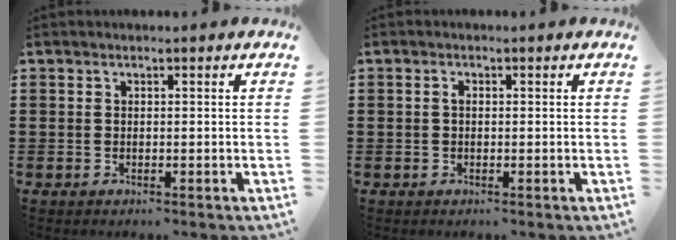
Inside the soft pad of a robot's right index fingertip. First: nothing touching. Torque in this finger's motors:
{"motor_torque": [0.28, -0.37, 0.14, 0.04]}